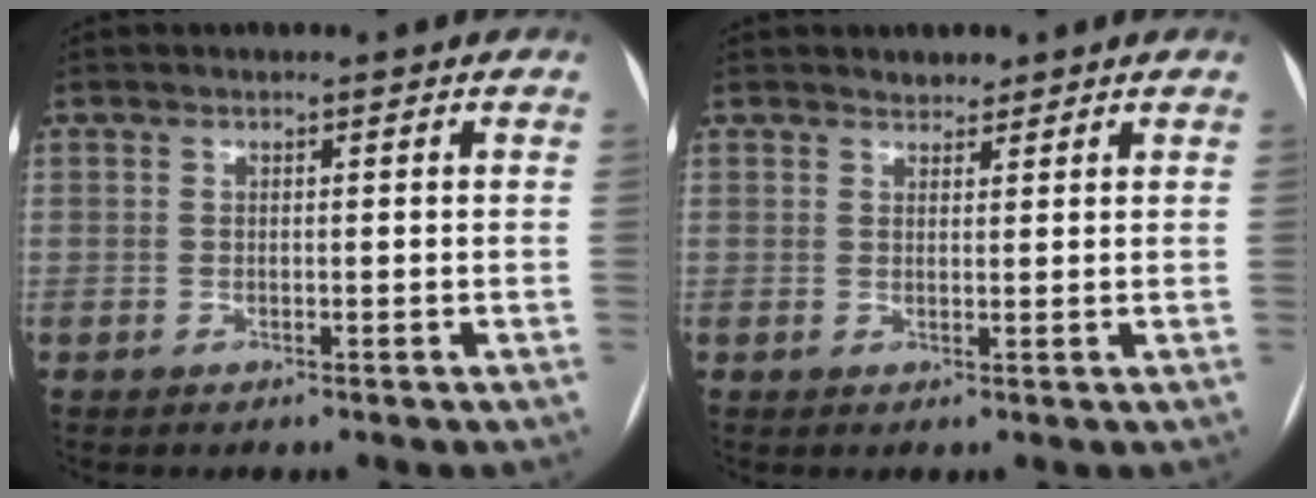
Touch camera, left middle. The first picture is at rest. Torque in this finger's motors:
{"motor_torque": [-0.01, 0.04, -0.08, -0.01]}